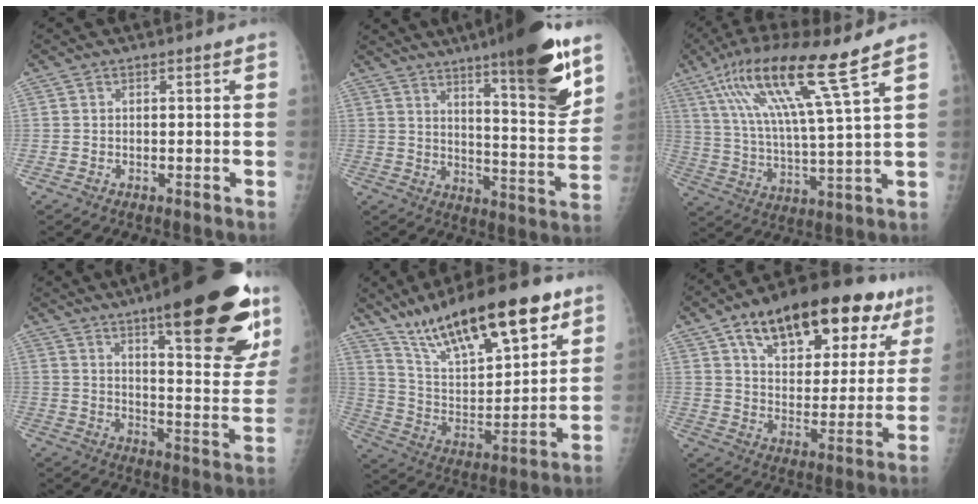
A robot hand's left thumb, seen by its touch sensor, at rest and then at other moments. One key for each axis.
{"total": 19.9, "fx": 12.2, "fy": 3.6, "fz": 15.4, "tx": -0.192, "ty": -0.072, "tz": 0.182}
{"total": 16.8, "fx": 9.8, "fy": 0.3, "fz": 13.6, "tx": -0.259, "ty": -0.029, "tz": 0.181}
{"total": 28.0, "fx": 17.0, "fy": 6.9, "fz": 21.1, "tx": -0.253, "ty": -0.070, "tz": 0.240}
{"total": 24.8, "fx": 15.9, "fy": 8.1, "fz": 17.1, "tx": -0.253, "ty": -0.044, "tz": 0.278}
{"total": 26.7, "fx": 14.5, "fy": 12.5, "fz": 18.7, "tx": -0.242, "ty": -0.005, "tz": 0.221}